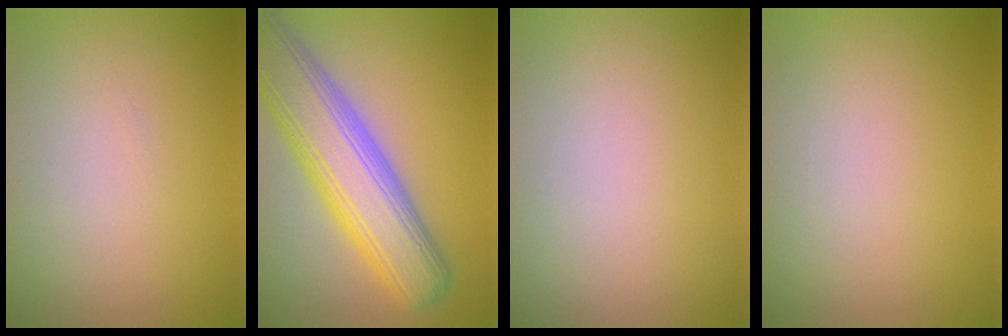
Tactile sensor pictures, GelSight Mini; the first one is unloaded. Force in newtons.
{"total": 10.5, "press": 10.5, "slide": 0.6}
{"total": 0.0}
{"total": 0.0}